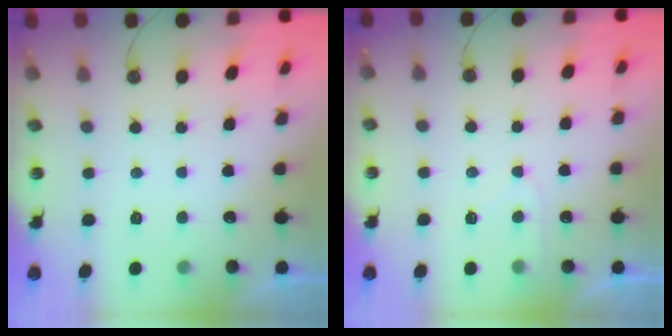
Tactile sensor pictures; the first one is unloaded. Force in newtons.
{"total": 4.7, "press": 4.6, "slide": 0.5}